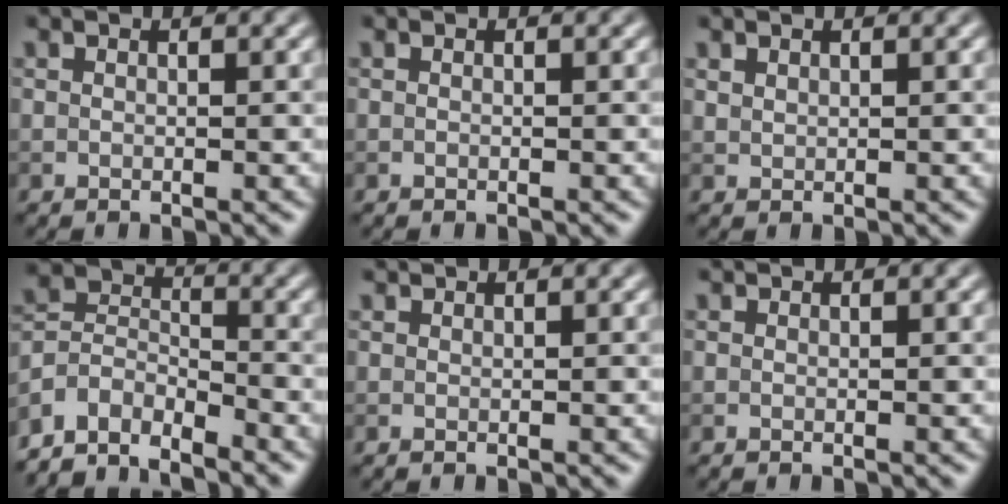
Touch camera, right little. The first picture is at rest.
{"total": 0.0}
{"total": 0.7, "force": [0.6, 0.3, 0.2], "torque": [-0.007, 0.000, 0.016]}
{"total": 6.0, "force": [-5.1, 2.4, 1.9], "torque": [-0.035, -0.001, -0.107]}
{"total": 0.6, "force": [0.6, 0.0, 0.1], "torque": [-0.002, 0.002, 0.014]}
{"total": 0.0}